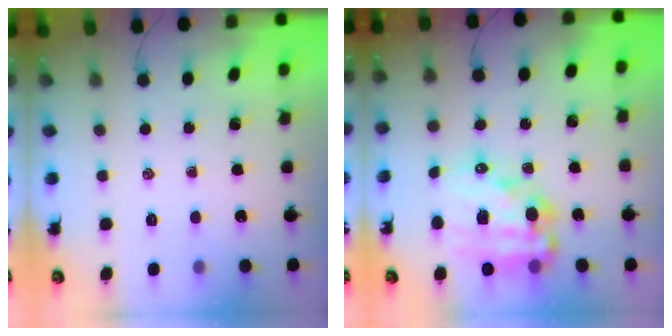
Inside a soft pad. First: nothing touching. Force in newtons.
{"total": 17.9, "press": 17.5, "slide": 3.7}